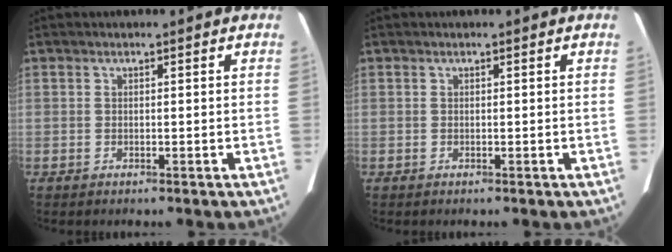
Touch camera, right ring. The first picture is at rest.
{"total": 0.0}